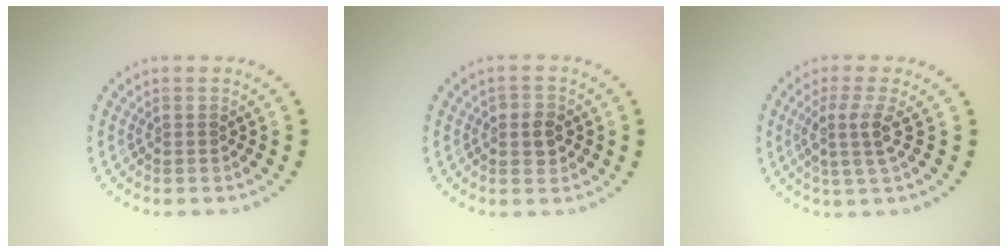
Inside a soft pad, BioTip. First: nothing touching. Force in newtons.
{"total": 2.1, "press": 2.0, "slide": 0.5}
{"total": 2.7, "press": 2.0, "slide": 1.8}